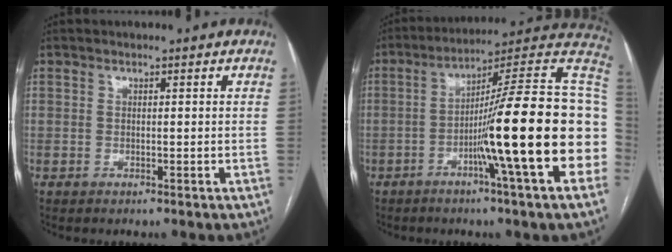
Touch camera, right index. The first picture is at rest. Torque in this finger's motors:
{"motor_torque": [2.14, 0.00, 1.05, 0.21]}